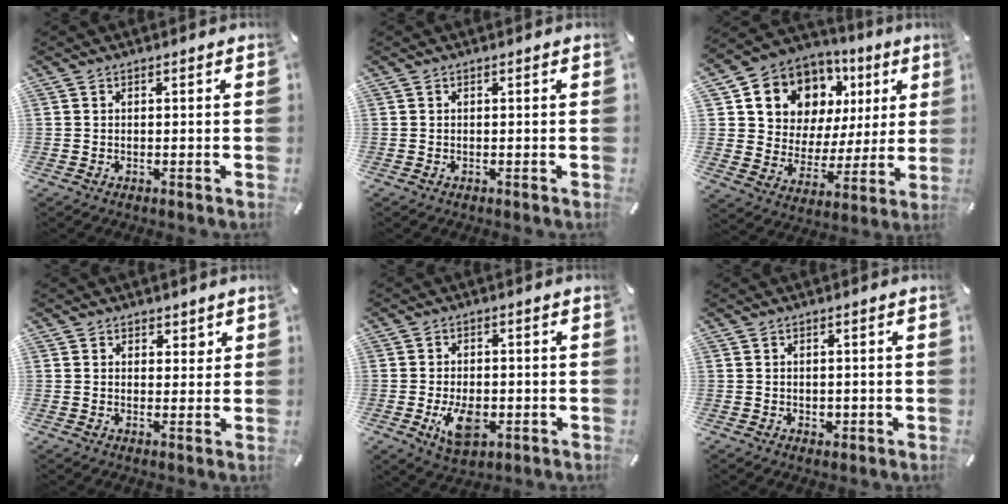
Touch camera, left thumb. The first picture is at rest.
{"total": 0.0}
{"total": 11.1, "force": [6.5, 8.6, 2.6], "torque": [-0.055, -0.064, 0.124]}
{"total": 2.7, "force": [1.6, 2.2, 0.4], "torque": [0.010, -0.007, 0.023]}
{"total": 8.3, "force": [-1.9, 5.2, 6.2], "torque": [-0.116, -0.002, -0.035]}
{"total": 1.3, "force": [0.0, 1.2, 0.5], "torque": [-0.010, 0.004, -0.002]}